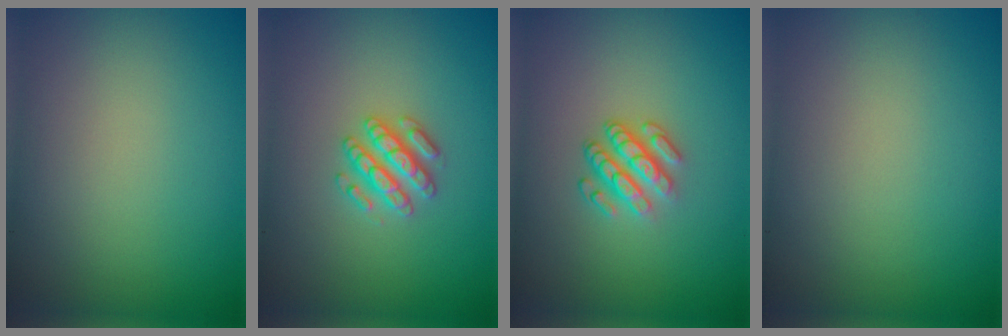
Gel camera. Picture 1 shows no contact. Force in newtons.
{"total": 2.6, "press": 2.5, "slide": 0.4}
{"total": 3.3, "press": 2.5, "slide": 2.2}
{"total": 0.0}